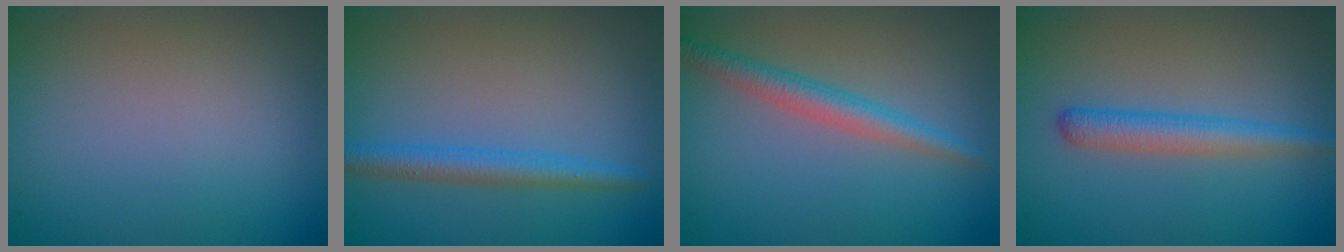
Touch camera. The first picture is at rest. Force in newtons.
{"total": 2.7, "press": 2.7, "slide": 0.1}
{"total": 2.8, "press": 2.8, "slide": 0.1}
{"total": 2.8, "press": 2.8, "slide": 0.1}